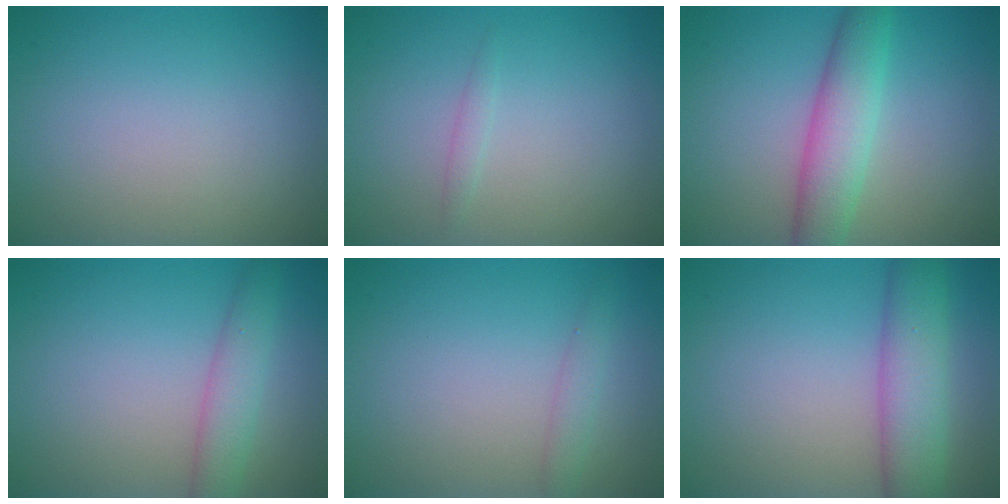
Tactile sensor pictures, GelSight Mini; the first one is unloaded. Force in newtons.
{"total": 0.8, "press": 0.8, "slide": 0.1}
{"total": 4.9, "press": 4.9, "slide": 0.1}
{"total": 3.1, "press": 3.1, "slide": 0.1}
{"total": 1.4, "press": 1.4, "slide": 0.1}
{"total": 5.8, "press": 5.8, "slide": 0.2}